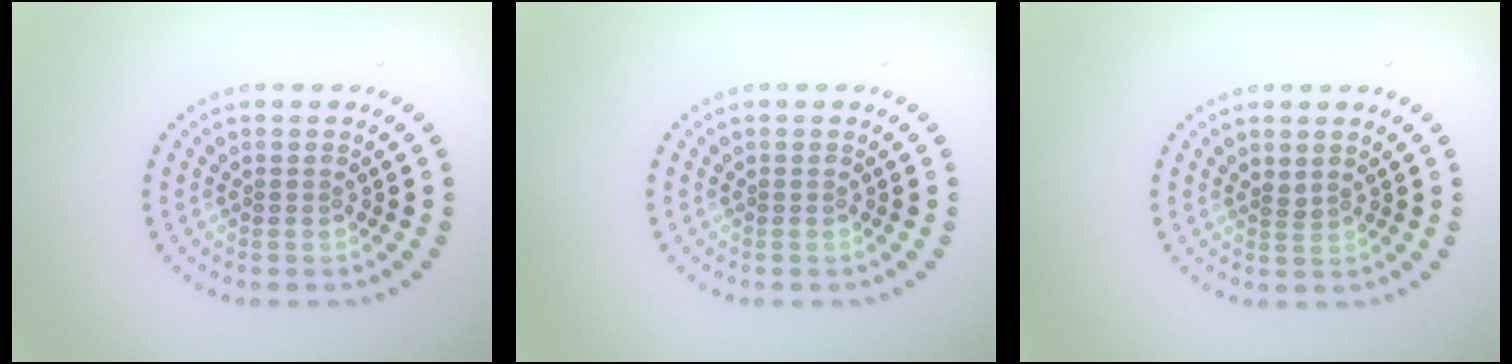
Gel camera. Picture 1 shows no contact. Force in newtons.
{"total": 0.0}
{"total": 0.7, "press": 0.4, "slide": 0.5}